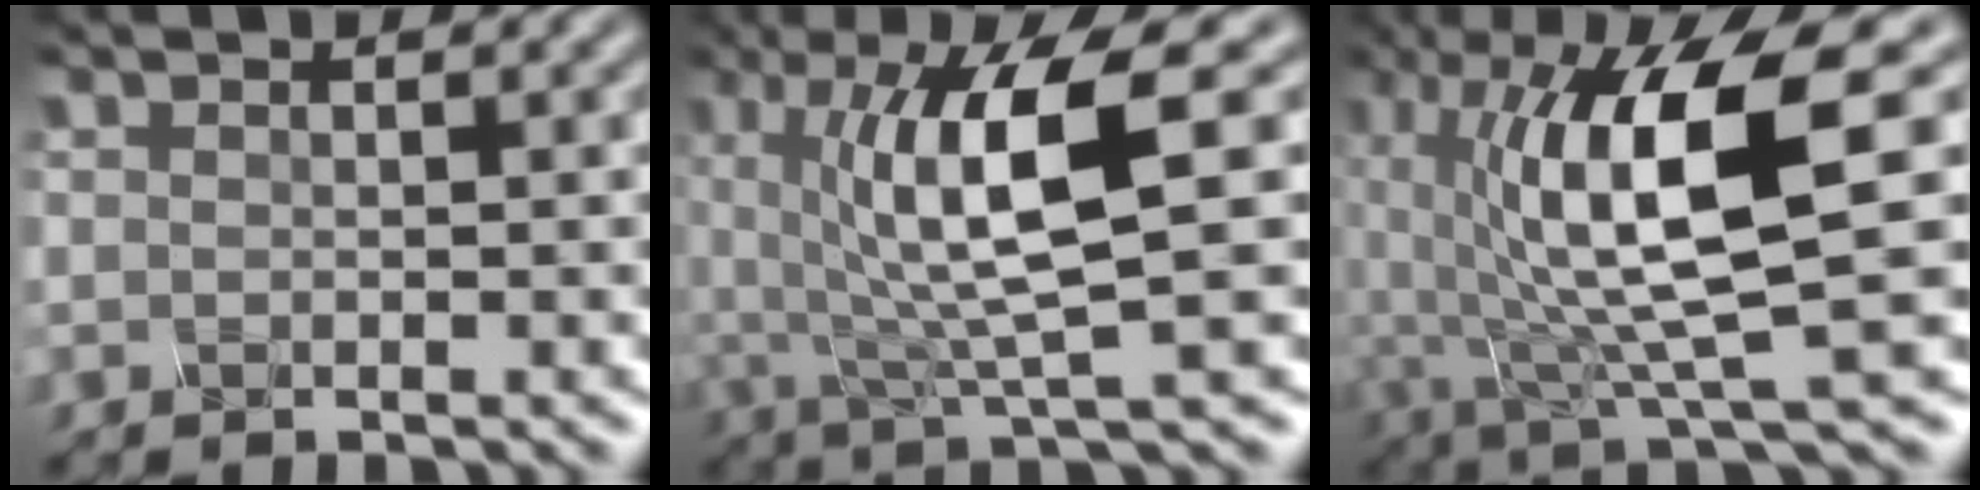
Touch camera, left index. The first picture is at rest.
{"total": 8.8, "force": [1.4, 2.0, 8.5], "torque": [-0.136, 0.000, 0.027]}
{"total": 11.0, "force": [1.1, 2.8, 10.6], "torque": [-0.180, -0.005, 0.024]}